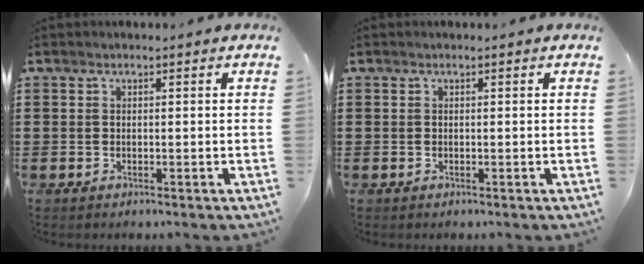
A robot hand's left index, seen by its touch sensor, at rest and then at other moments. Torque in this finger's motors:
{"motor_torque": [0.00, 0.00, 0.00, 0.01]}